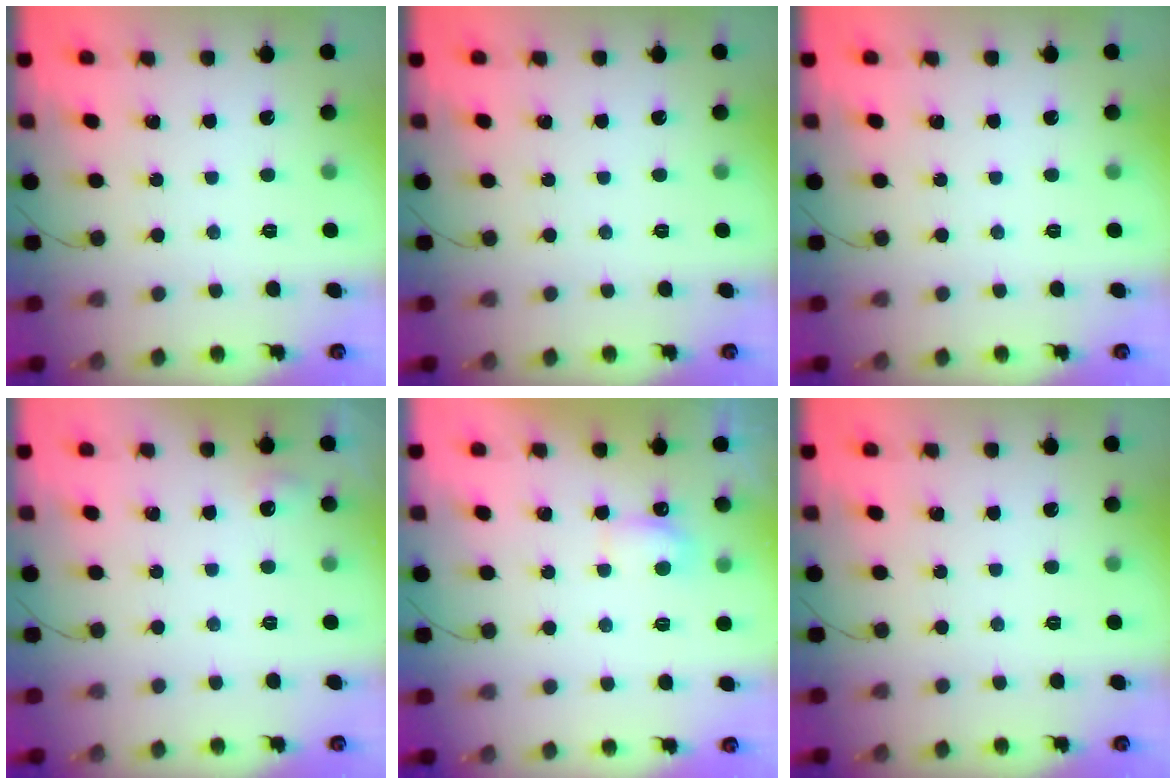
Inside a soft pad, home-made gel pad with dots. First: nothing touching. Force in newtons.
{"total": 0.0}
{"total": 0.0}
{"total": 4.0, "press": 3.8, "slide": 1.2}
{"total": 4.4, "press": 4.2, "slide": 1.4}
{"total": 0.0}